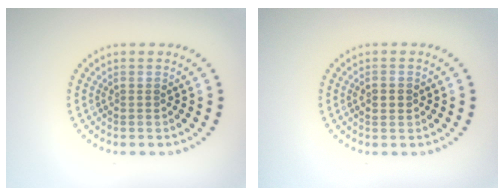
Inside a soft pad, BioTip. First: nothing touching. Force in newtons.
{"total": 2.0, "press": 2.0, "slide": 0.1}